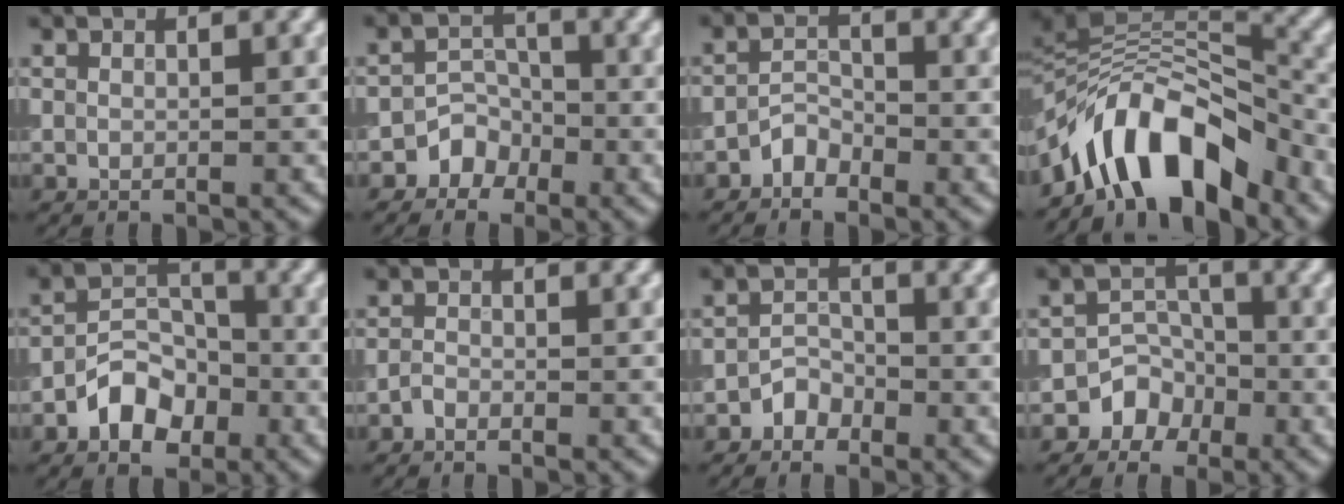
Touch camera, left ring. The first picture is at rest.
{"total": 2.4, "force": [-1.6, 1.8, 0.4], "torque": [0.007, 0.009, -0.029]}
{"total": 1.9, "force": [-1.5, 1.0, 0.5], "torque": [-0.007, 0.009, -0.033]}
{"total": 9.4, "force": [-6.2, 3.9, 5.8], "torque": [-0.071, 0.016, -0.118]}
{"total": 4.5, "force": [-2.4, 2.9, 2.4], "torque": [-0.033, 0.006, -0.048]}
{"total": 0.9, "force": [-0.7, 0.3, 0.3], "torque": [-0.005, -0.001, -0.019]}
{"total": 1.8, "force": [-1.3, 1.2, 0.4], "torque": [0.000, 0.009, -0.028]}
{"total": 2.8, "force": [-1.7, 2.2, 0.5], "torque": [0.010, 0.011, -0.031]}